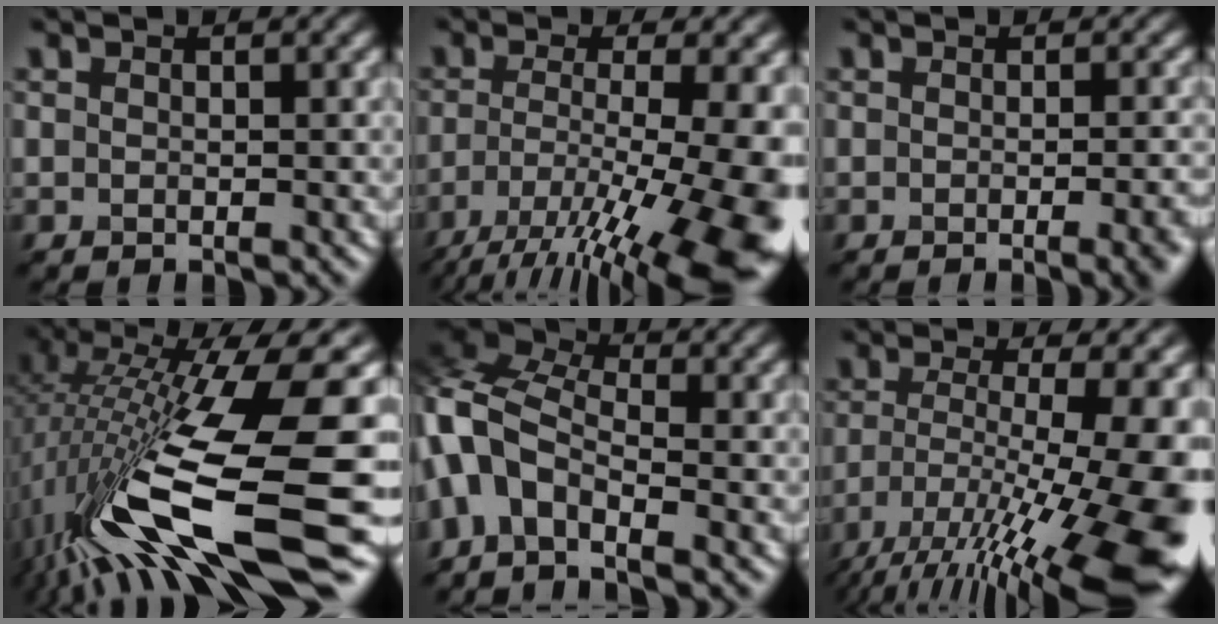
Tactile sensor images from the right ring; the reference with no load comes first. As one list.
[{"total": 16.2, "force": [-8.0, 4.9, 13.3], "torque": [-0.202, -0.030, -0.104]}, {"total": 4.4, "force": [-1.6, 1.4, 3.8], "torque": [-0.027, -0.001, -0.014]}, {"total": 15.6, "force": [-3.3, 4.0, 14.7], "torque": [-0.291, -0.004, -0.050]}, {"total": 7.5, "force": [-2.4, 4.3, 5.7], "torque": [-0.119, 0.013, -0.069]}, {"total": 18.1, "force": [-8.3, 5.2, 15.2], "torque": [-0.234, -0.026, -0.113]}]